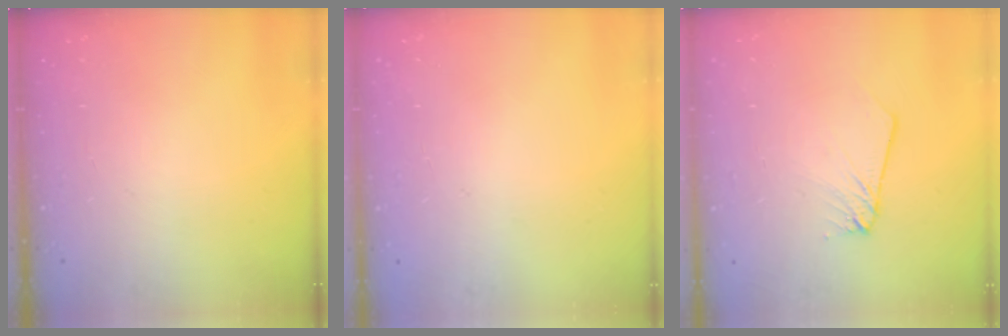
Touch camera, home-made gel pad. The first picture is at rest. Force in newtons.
{"total": 0.0}
{"total": 2.7, "press": 2.7, "slide": 0.2}